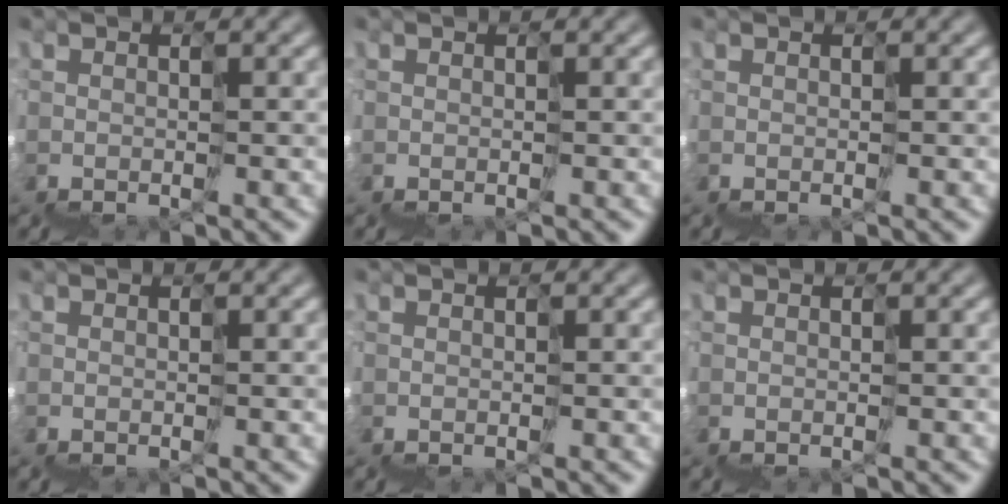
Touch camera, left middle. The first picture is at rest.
{"total": 0.0}
{"total": 0.0}
{"total": 0.0}
{"total": 0.0}
{"total": 0.0}